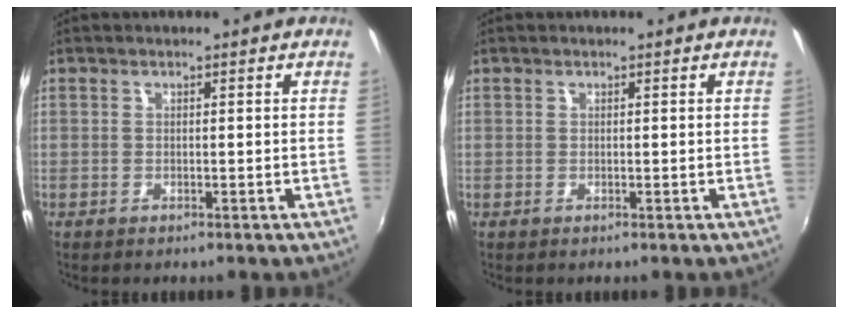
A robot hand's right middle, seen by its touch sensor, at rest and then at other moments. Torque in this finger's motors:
{"motor_torque": [-1.05, 0.84, -0.55, -0.17]}